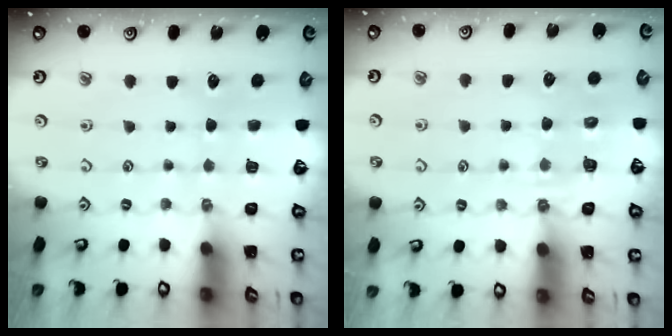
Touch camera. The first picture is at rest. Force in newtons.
{"total": 5.2, "press": 5.0, "slide": 1.2}